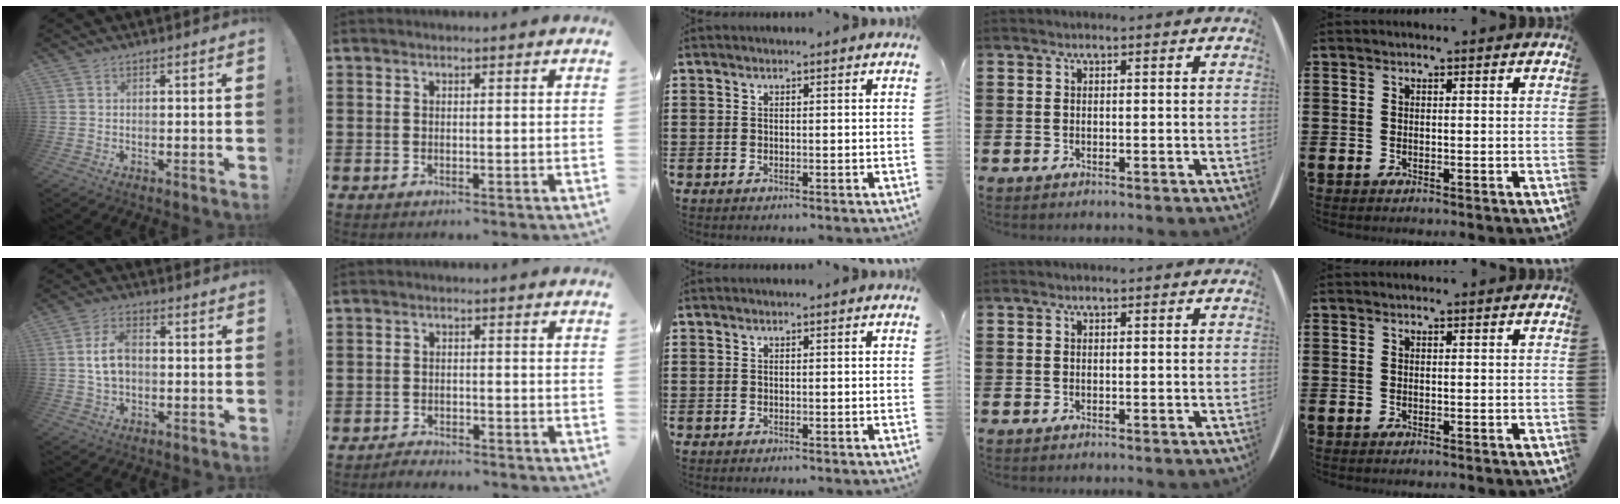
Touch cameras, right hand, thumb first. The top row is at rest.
{"thumb": {"total": 7.6, "force": [0.4, 4.8, 5.8], "torque": [-0.094, 0.002, 0.006]}, "index": {"total": 1.7, "force": [-1.7, 0.2, -0.1], "torque": [-0.005, 0.004, -0.038]}}